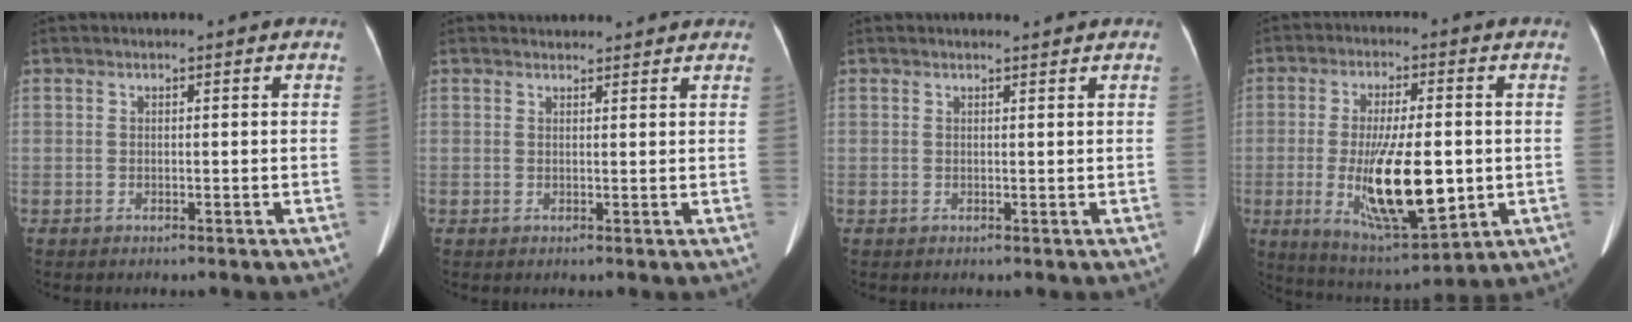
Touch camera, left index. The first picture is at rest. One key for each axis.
{"total": 4.1, "fx": 4.0, "fy": 0.9, "fz": 0.5, "tx": -0.009, "ty": 0.022, "tz": 0.047}
{"total": 1.3, "fx": 1.3, "fy": -0.2, "fz": 0.2, "tx": -0.007, "ty": -0.005, "tz": 0.020}
{"total": 14.6, "fx": -2.2, "fy": 3.9, "fz": 13.9, "tx": -0.251, "ty": -0.025, "tz": -0.024}